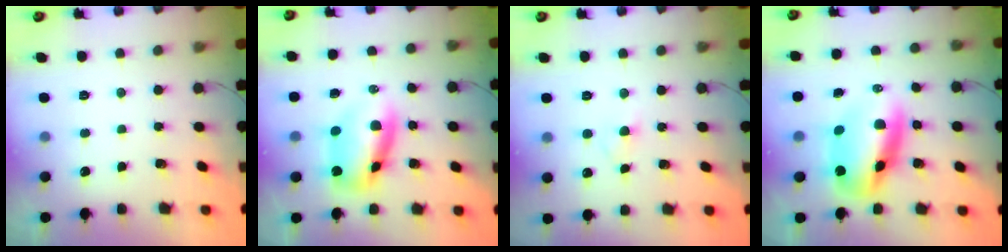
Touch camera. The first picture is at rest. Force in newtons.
{"total": 9.3, "press": 9.0, "slide": 2.4}
{"total": 2.5, "press": 2.3, "slide": 1.0}
{"total": 11.3, "press": 10.9, "slide": 2.8}